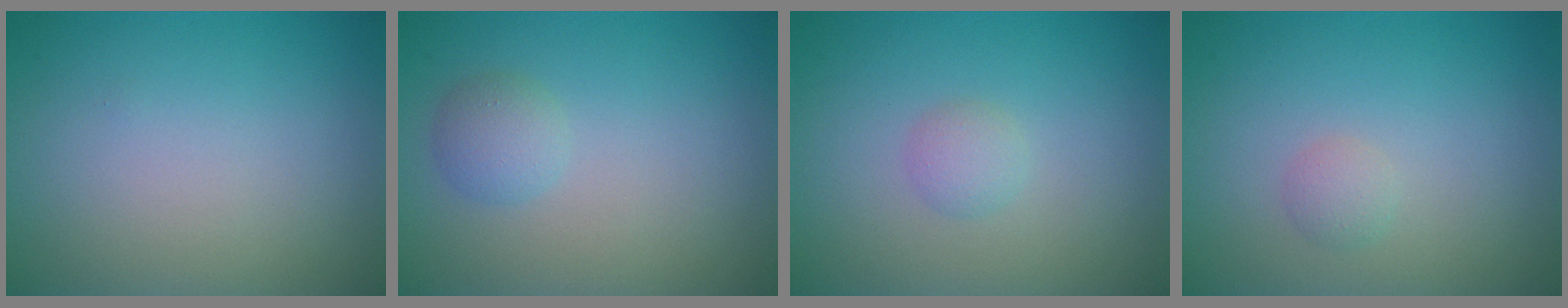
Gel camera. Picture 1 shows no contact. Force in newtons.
{"total": 1.7, "press": 1.7, "slide": 0.0}
{"total": 1.3, "press": 1.3, "slide": 0.1}
{"total": 1.0, "press": 1.0, "slide": 0.0}